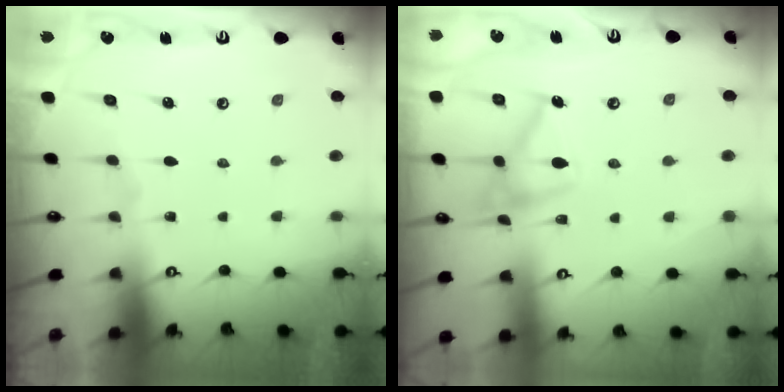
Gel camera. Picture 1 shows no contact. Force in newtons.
{"total": 15.6, "press": 15.6, "slide": 0.9}